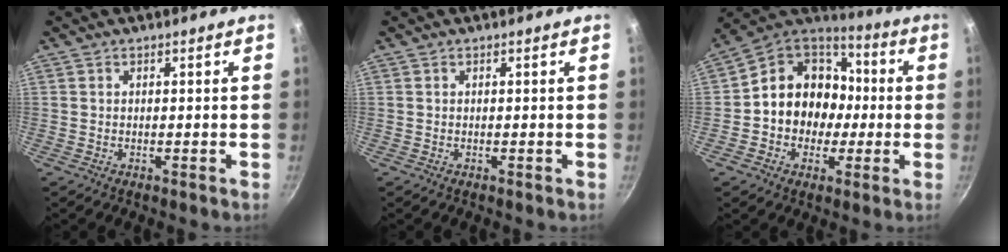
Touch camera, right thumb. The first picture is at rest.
{"total": 0.0}
{"total": 15.8, "force": [-0.7, 13.7, 7.9], "torque": [-0.084, 0.042, -0.022]}